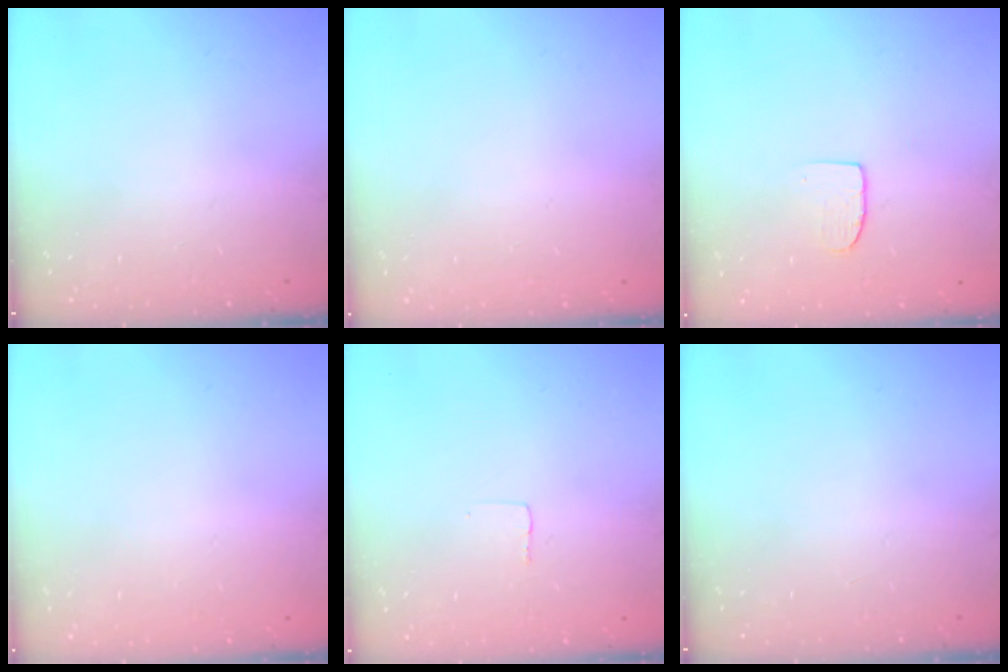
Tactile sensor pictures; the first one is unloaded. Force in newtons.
{"total": 0.0}
{"total": 5.1, "press": 5.1, "slide": 0.4}
{"total": 0.0}
{"total": 2.4, "press": 2.4, "slide": 0.1}
{"total": 0.0}